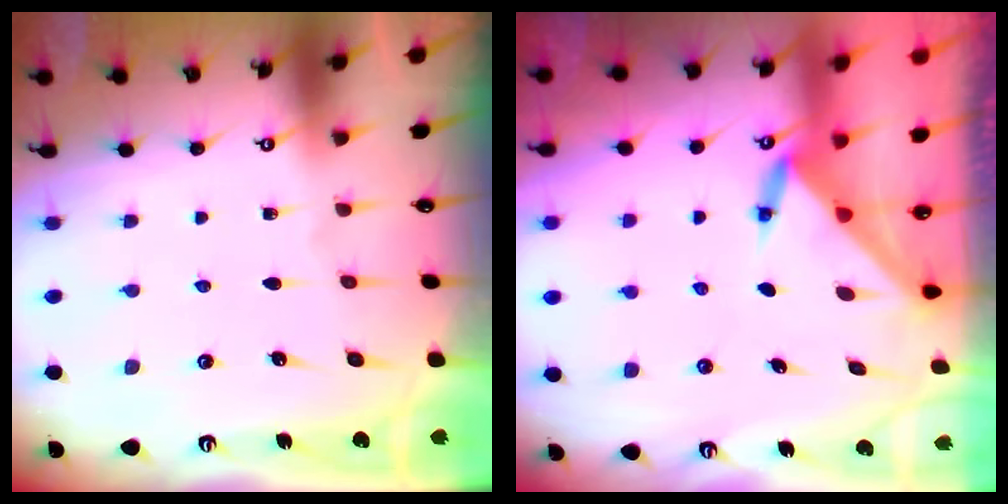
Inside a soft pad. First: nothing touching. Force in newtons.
{"total": 3.4, "press": 3.4, "slide": 0.3}